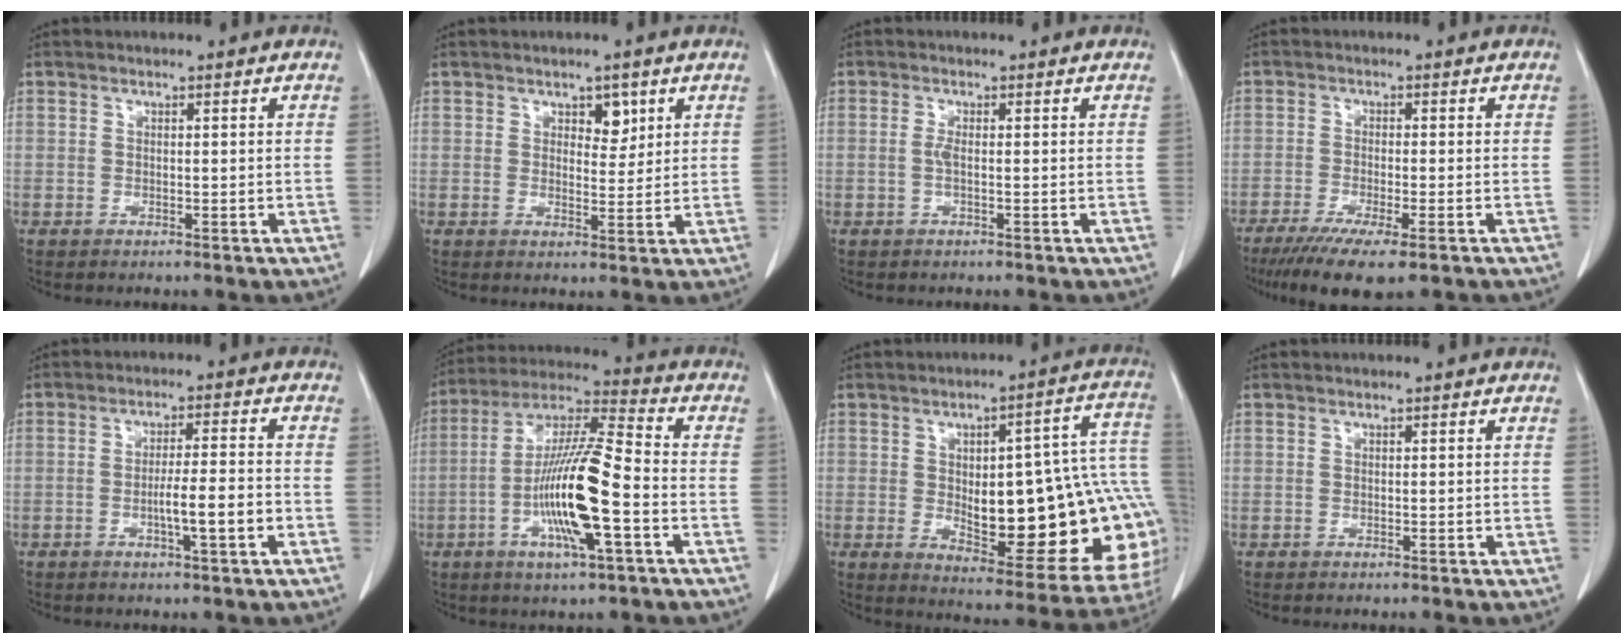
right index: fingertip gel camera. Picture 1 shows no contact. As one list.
[{"total": 3.1, "force": [1.7, 1.7, 2.0], "torque": [-0.022, 0.000, 0.026]}, {"total": 1.3, "force": [-0.1, 0.2, 1.3], "torque": [-0.031, -0.001, -0.004]}, {"total": 10.0, "force": [-7.1, 1.2, 6.9], "torque": [-0.104, -0.022, -0.108]}, {"total": 5.8, "force": [-1.9, 0.2, 5.5], "torque": [-0.091, 0.001, -0.030]}, {"total": 15.7, "force": [-4.2, 1.6, 15.1], "torque": [-0.293, -0.002, -0.079]}, {"total": 25.1, "force": [-1.8, 7.4, 24.0], "torque": [-0.232, 0.032, 0.000]}, {"total": 0.0}]